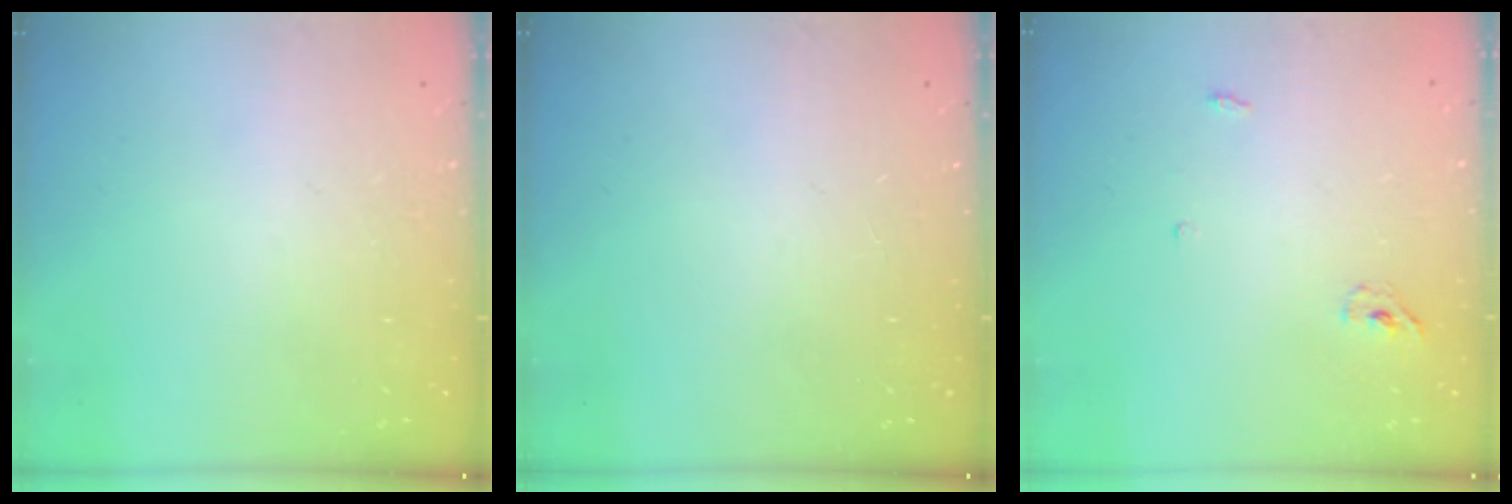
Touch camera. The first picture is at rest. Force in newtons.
{"total": 0.0}
{"total": 3.3, "press": 3.3, "slide": 0.7}